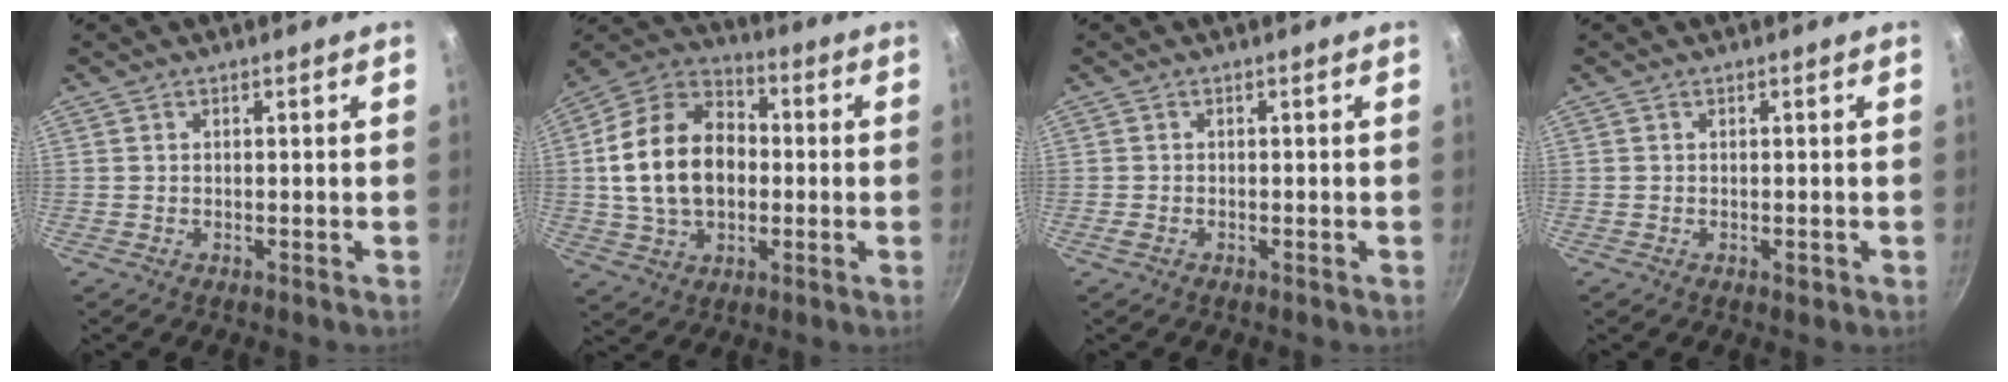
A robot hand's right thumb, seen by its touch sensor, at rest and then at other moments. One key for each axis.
{"total": 18.8, "fx": 0.1, "fy": 13.3, "fz": 13.3, "tx": -0.212, "ty": 0.032, "tz": -0.007}
{"total": 1.0, "fx": -0.6, "fy": 0.5, "fz": 0.6, "tx": -0.018, "ty": 0.003, "tz": -0.014}
{"total": 1.0, "fx": -0.4, "fy": 0.6, "fz": 0.7, "tx": -0.008, "ty": 0.001, "tz": -0.006}